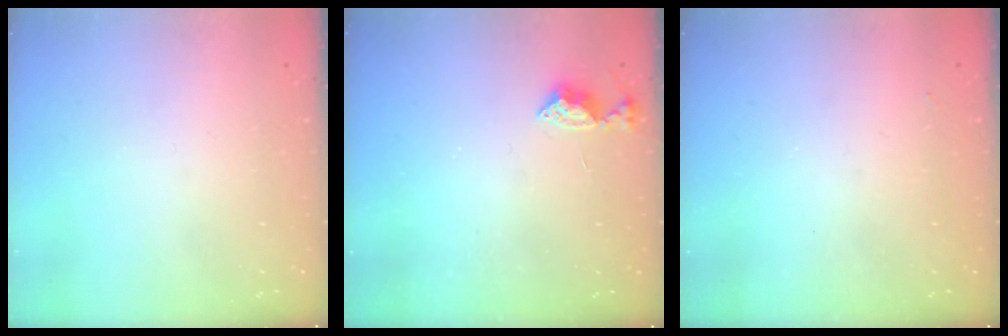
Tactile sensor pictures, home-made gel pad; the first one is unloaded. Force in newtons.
{"total": 5.8, "press": 5.7, "slide": 0.8}
{"total": 1.3, "press": 1.3, "slide": 0.3}